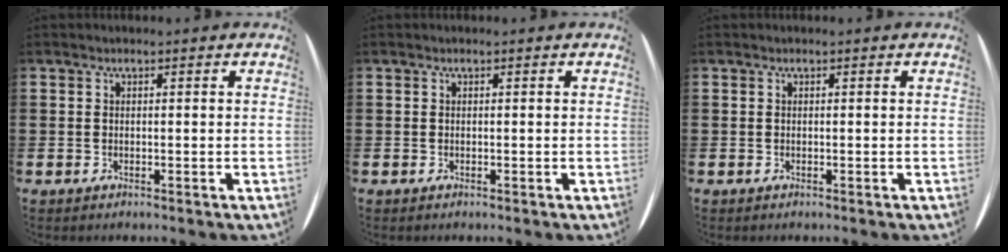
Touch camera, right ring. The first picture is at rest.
{"total": 0.0}
{"total": 0.0}